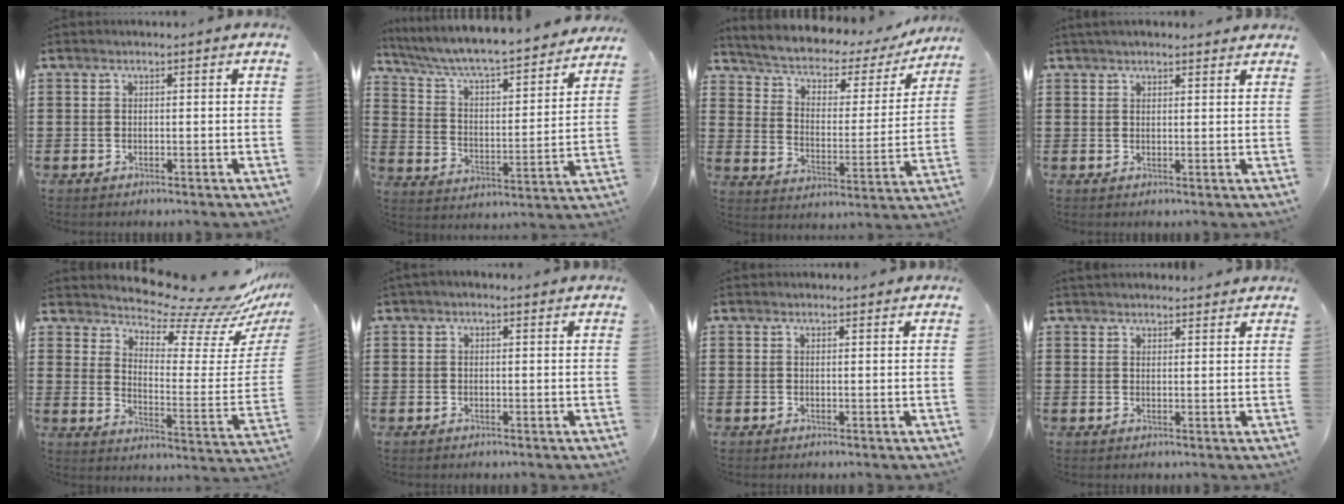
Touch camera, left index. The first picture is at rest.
{"total": 5.7, "force": [5.2, 0.3, 2.4], "torque": [-0.072, -0.047, 0.081]}
{"total": 3.5, "force": [2.5, 1.8, 1.7], "torque": [-0.050, -0.024, 0.033]}
{"total": 2.0, "force": [1.9, 0.3, 0.6], "torque": [-0.015, 0.004, 0.036]}
{"total": 10.1, "force": [9.2, 1.5, 3.8], "torque": [-0.078, -0.081, 0.155]}
{"total": 0.6, "force": [0.1, 0.3, 0.5], "torque": [-0.009, 0.005, 0.001]}
{"total": 0.7, "force": [0.6, 0.4, 0.1], "torque": [-0.004, 0.003, 0.012]}
{"total": 2.0, "force": [1.9, 0.3, 0.1], "torque": [-0.006, 0.001, 0.038]}